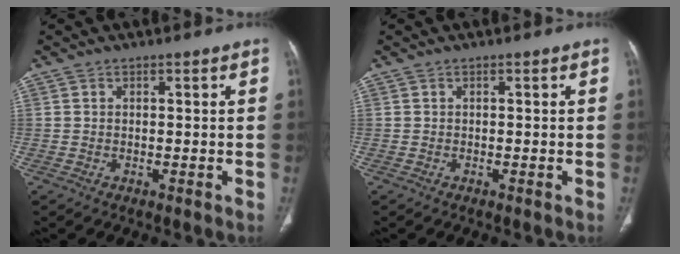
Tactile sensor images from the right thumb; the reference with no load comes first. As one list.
[{"total": 0.0}]